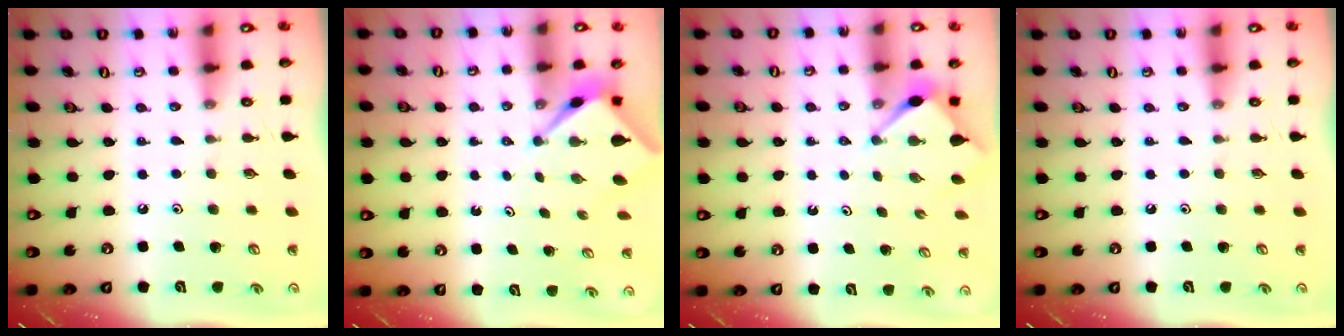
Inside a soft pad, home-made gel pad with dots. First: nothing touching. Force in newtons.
{"total": 2.5, "press": 2.5, "slide": 0.2}
{"total": 3.4, "press": 3.4, "slide": 0.4}
{"total": 0.0}